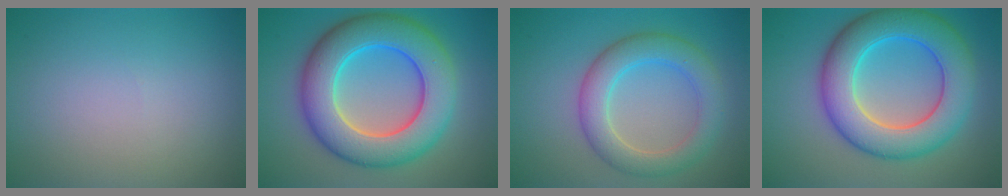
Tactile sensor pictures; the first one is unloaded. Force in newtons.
{"total": 10.8, "press": 10.8, "slide": 0.3}
{"total": 5.1, "press": 5.1, "slide": 0.5}
{"total": 9.5, "press": 9.5, "slide": 0.4}